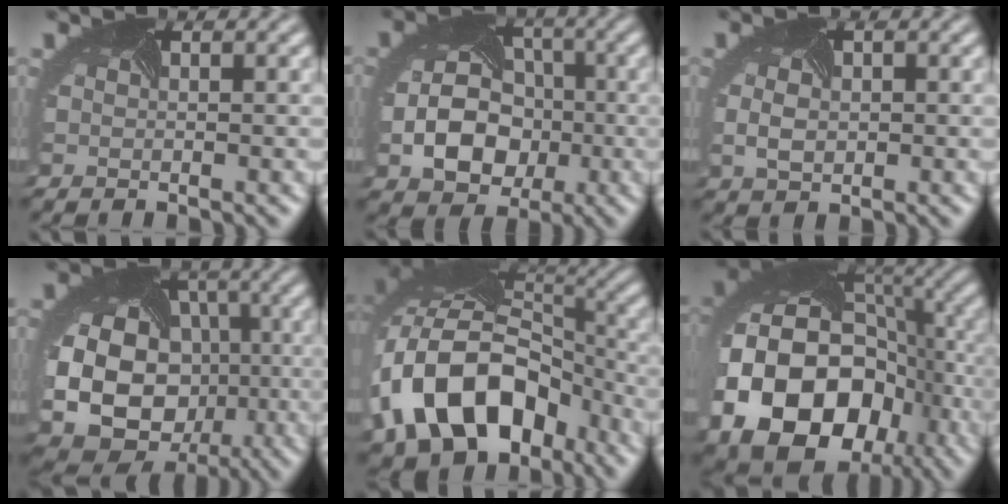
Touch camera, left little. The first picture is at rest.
{"total": 6.2, "force": [-1.9, 4.8, 3.3], "torque": [-0.071, -0.019, -0.022]}
{"total": 1.8, "force": [-0.4, 1.3, 1.3], "torque": [-0.039, -0.007, 0.004]}
{"total": 16.4, "force": [-2.6, 14.2, 7.8], "torque": [-0.182, -0.029, -0.040]}
{"total": 13.3, "force": [-5.6, 8.9, 8.2], "torque": [-0.174, -0.003, -0.096]}
{"total": 17.2, "force": [-5.5, 13.1, 9.6], "torque": [-0.193, -0.033, -0.076]}